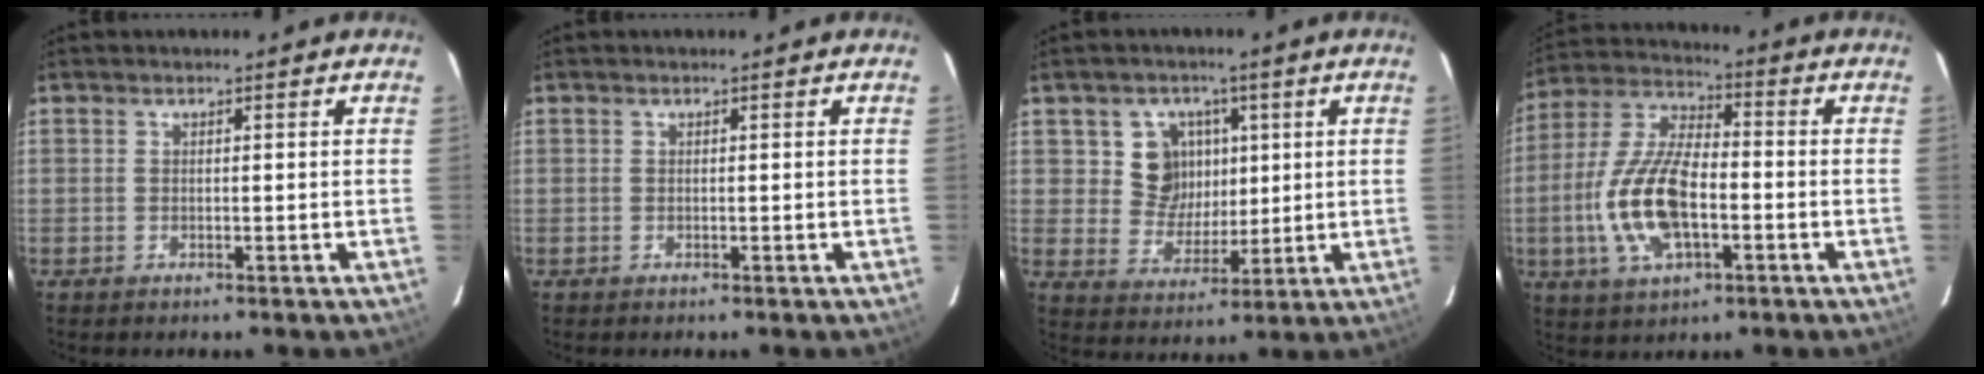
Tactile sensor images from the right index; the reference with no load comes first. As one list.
[{"total": 0.0}, {"total": 8.3, "force": [2.6, 7.6, 2.0], "torque": [-0.042, 0.006, 0.053]}, {"total": 15.3, "force": [-3.6, 6.8, 13.1], "torque": [-0.281, 0.001, -0.068]}]